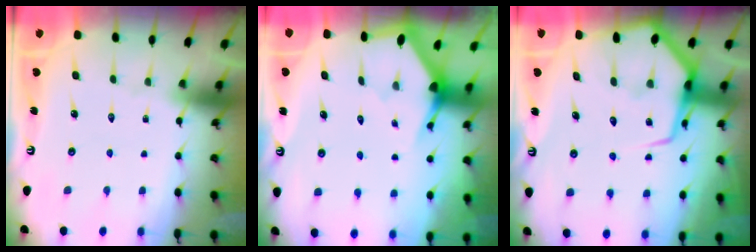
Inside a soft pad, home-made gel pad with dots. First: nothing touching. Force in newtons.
{"total": 2.9, "press": 2.9, "slide": 0.2}
{"total": 10.9, "press": 10.8, "slide": 1.1}